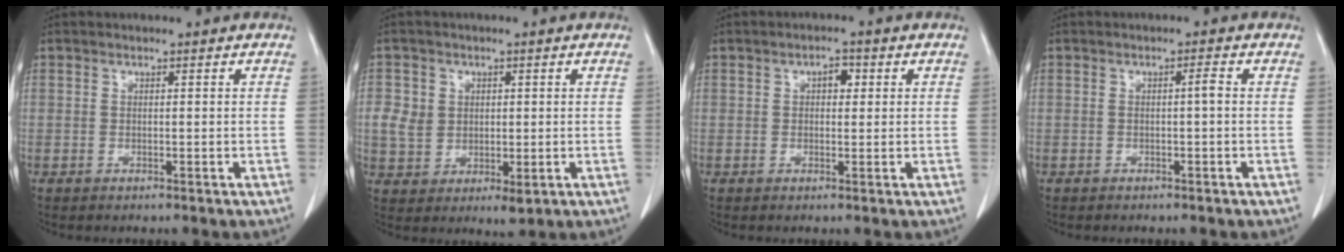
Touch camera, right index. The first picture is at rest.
{"total": 5.6, "force": [1.0, 4.8, 2.7], "torque": [-0.049, 0.005, 0.028]}
{"total": 2.3, "force": [0.6, 1.3, 1.8], "torque": [-0.025, 0.007, 0.007]}
{"total": 1.1, "force": [-0.1, 0.0, 1.1], "torque": [-0.016, 0.003, -0.002]}